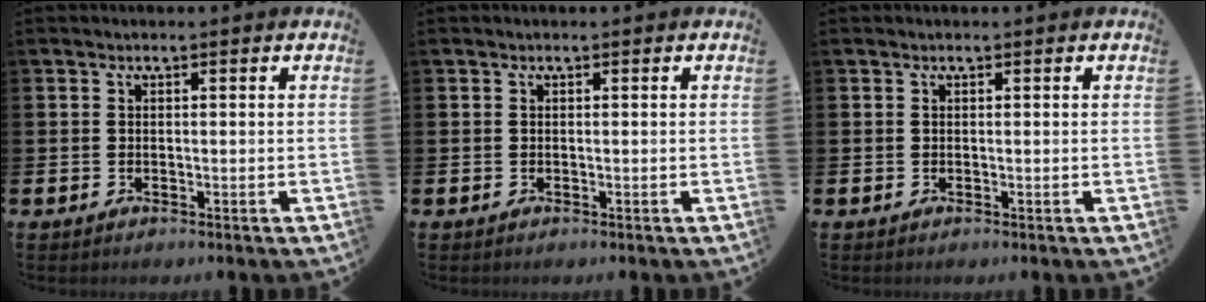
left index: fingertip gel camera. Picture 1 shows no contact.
{"total": 0.0}
{"total": 0.0}